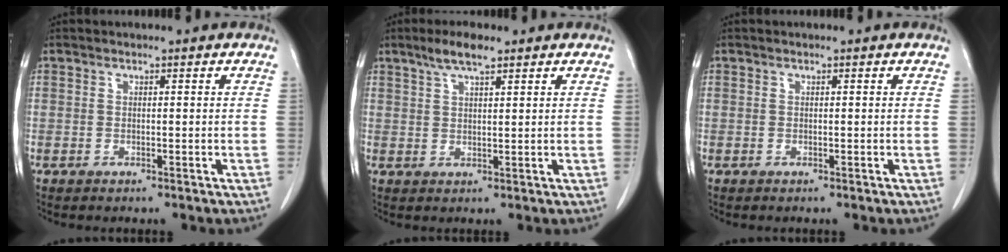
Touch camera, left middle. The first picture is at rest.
{"total": 4.4, "force": [3.1, 0.8, 3.0], "torque": [-0.062, 0.007, 0.058]}
{"total": 0.0}